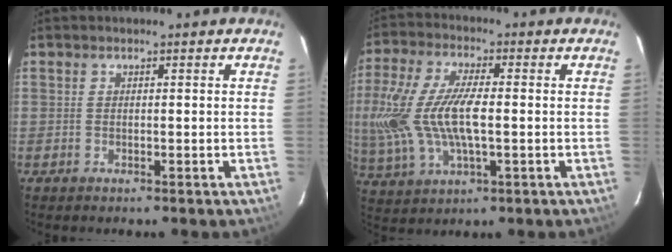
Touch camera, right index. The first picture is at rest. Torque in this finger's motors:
{"motor_torque": [0.62, -0.05, 0.55, 0.21]}